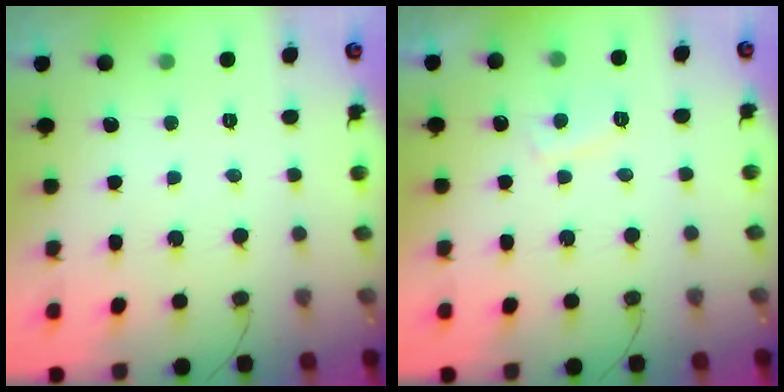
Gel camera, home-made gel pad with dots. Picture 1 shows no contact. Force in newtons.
{"total": 3.2, "press": 3.2, "slide": 0.3}